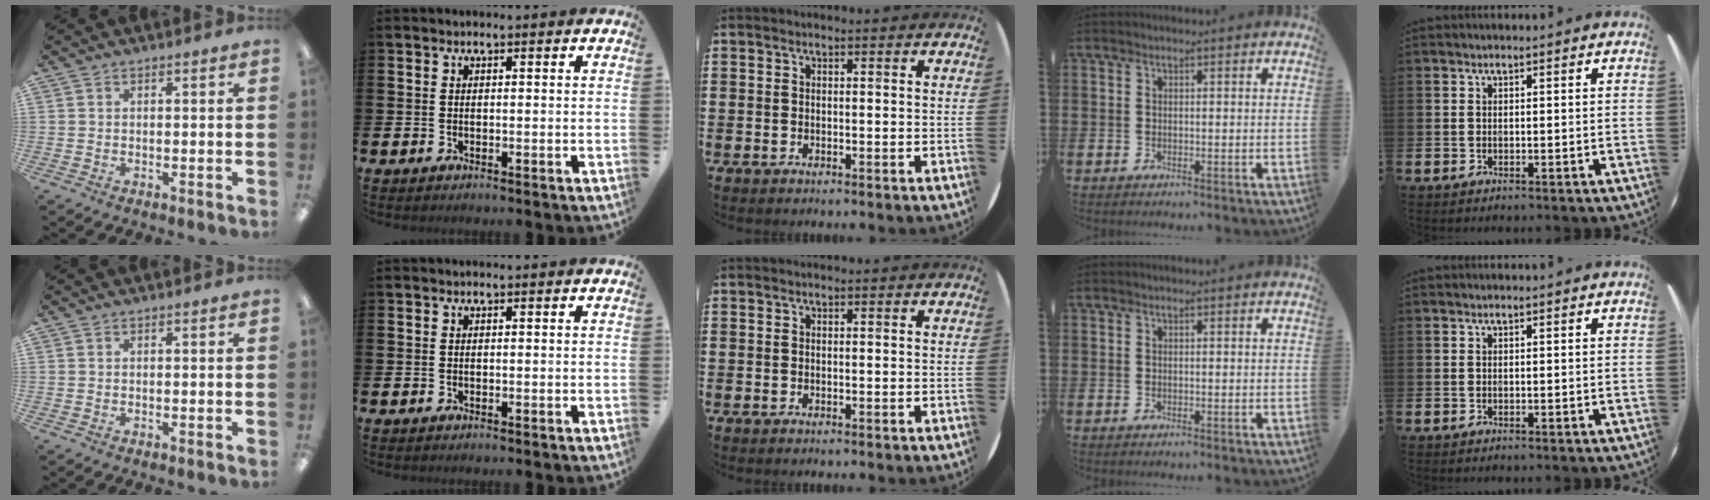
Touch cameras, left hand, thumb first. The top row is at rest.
{}